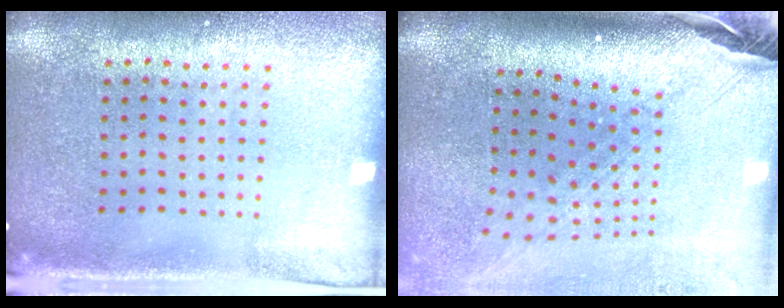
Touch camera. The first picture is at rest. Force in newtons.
{"total": 3.0, "press": 2.1, "slide": 2.1}